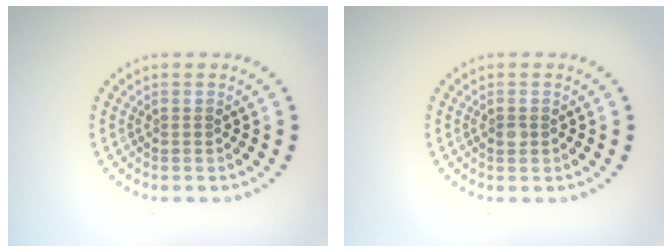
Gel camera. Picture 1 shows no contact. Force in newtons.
{"total": 1.0, "press": 1.0, "slide": 0.1}